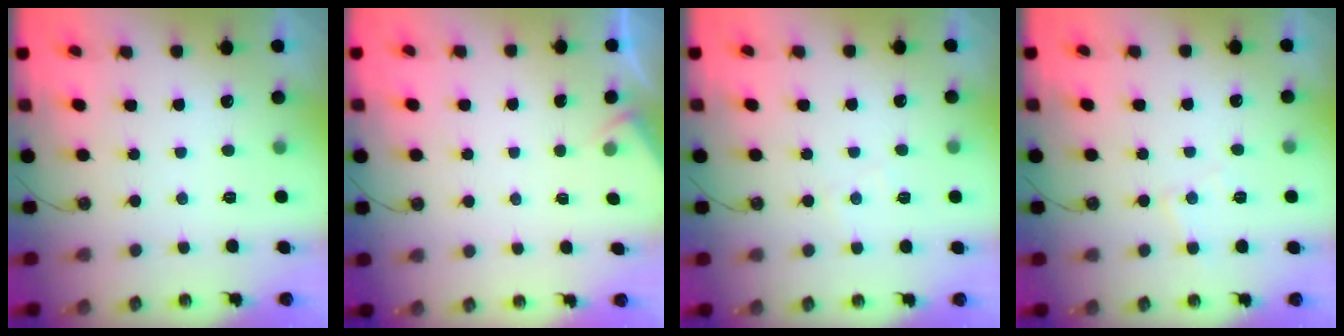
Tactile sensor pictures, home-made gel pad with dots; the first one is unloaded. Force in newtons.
{"total": 2.2, "press": 2.2, "slide": 0.4}
{"total": 4.2, "press": 4.2, "slide": 0.7}
{"total": 5.9, "press": 5.8, "slide": 0.8}